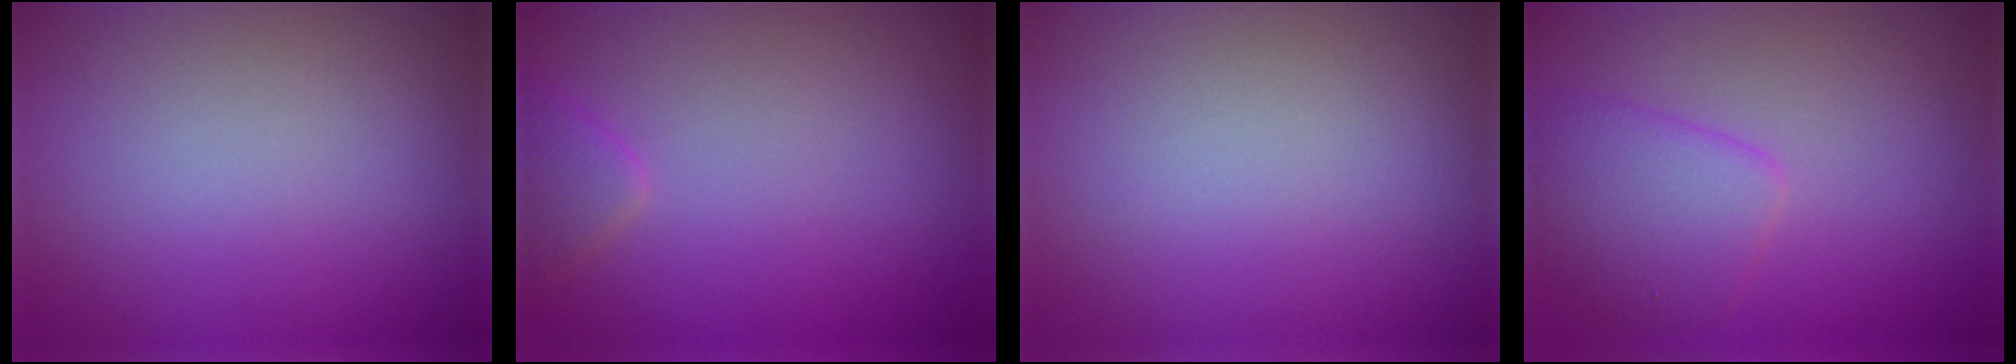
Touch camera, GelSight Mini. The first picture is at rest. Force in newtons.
{"total": 1.8, "press": 1.8, "slide": 0.1}
{"total": 0.0}
{"total": 3.5, "press": 3.5, "slide": 0.1}